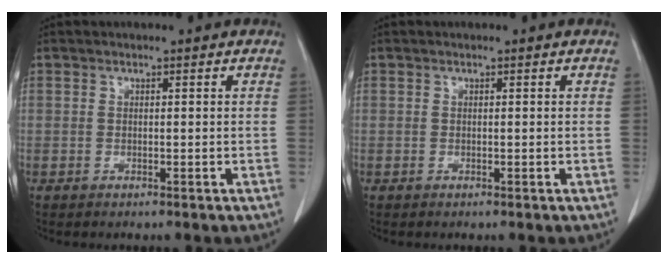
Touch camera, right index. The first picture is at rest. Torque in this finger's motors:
{"motor_torque": [0.00, 0.00, 0.00, 0.01]}